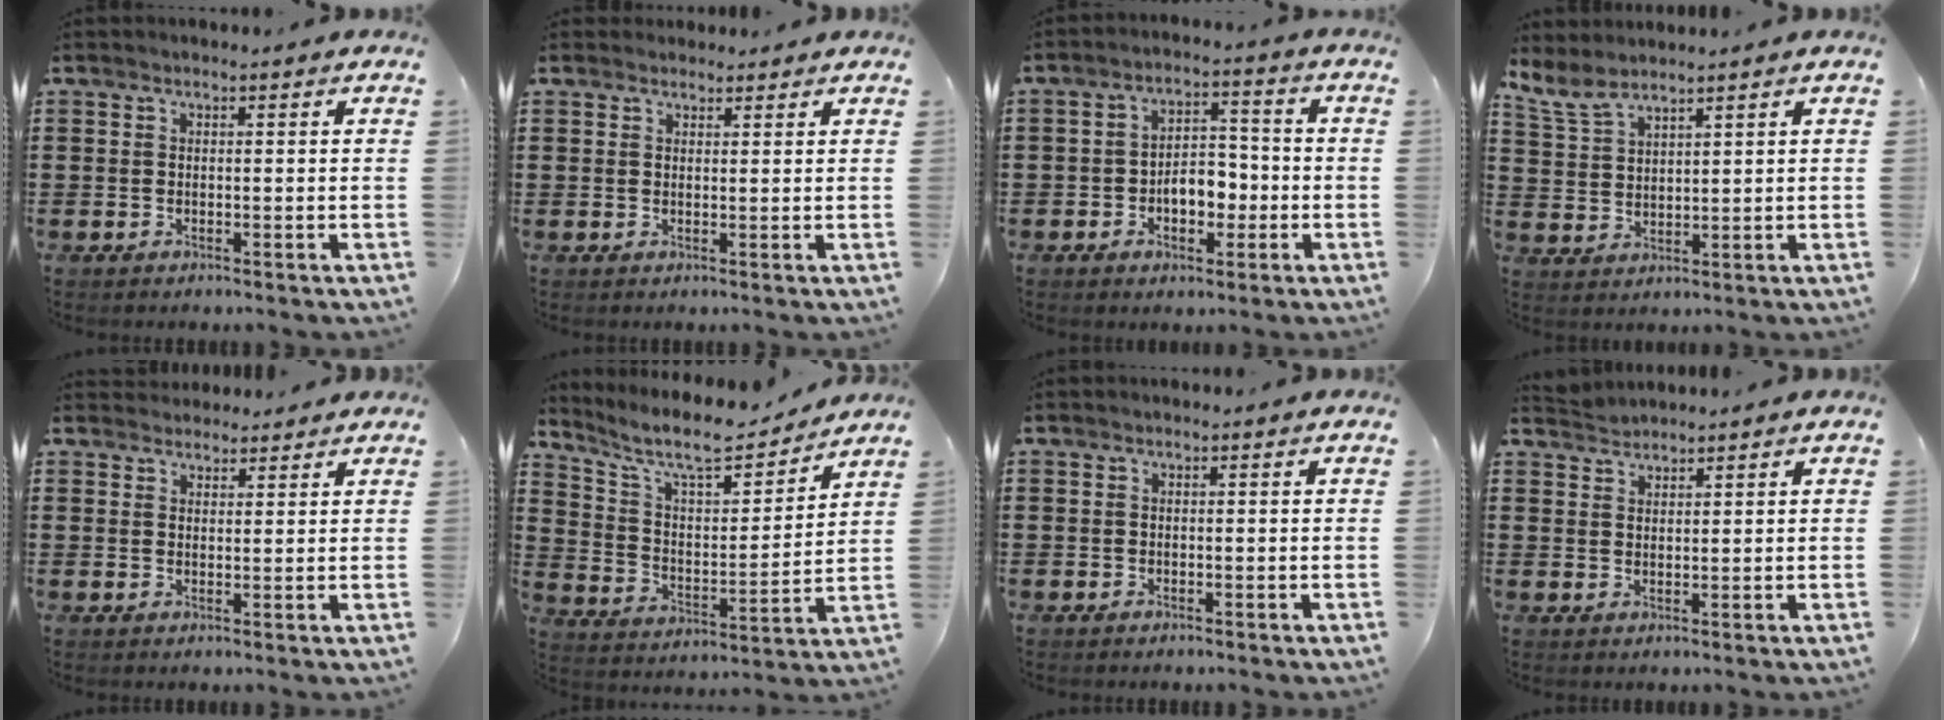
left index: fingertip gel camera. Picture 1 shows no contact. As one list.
[{"total": 1.5, "force": [1.4, 0.5, 0.0], "torque": [-0.004, 0.003, 0.029]}, {"total": 5.5, "force": [-1.6, 3.3, 4.1], "torque": [-0.061, 0.004, -0.034]}, {"total": 5.2, "force": [4.4, 1.5, 2.4], "torque": [-0.061, -0.012, 0.083]}, {"total": 2.5, "force": [2.4, 0.7, -0.2], "torque": [-0.004, 0.000, 0.047]}, {"total": 9.6, "force": [8.2, 2.1, 4.5], "torque": [-0.111, -0.052, 0.141]}, {"total": 0.0}, {"total": 1.9, "force": [1.9, 0.0, -0.2], "torque": [-0.002, 0.001, 0.038]}]